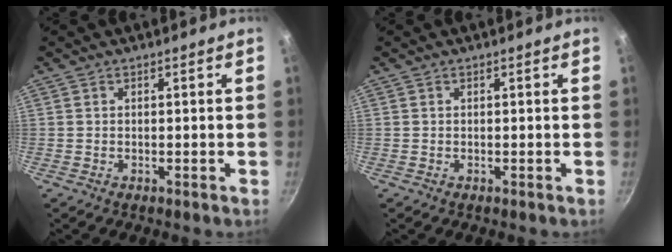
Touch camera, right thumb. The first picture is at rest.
{"total": 0.0}